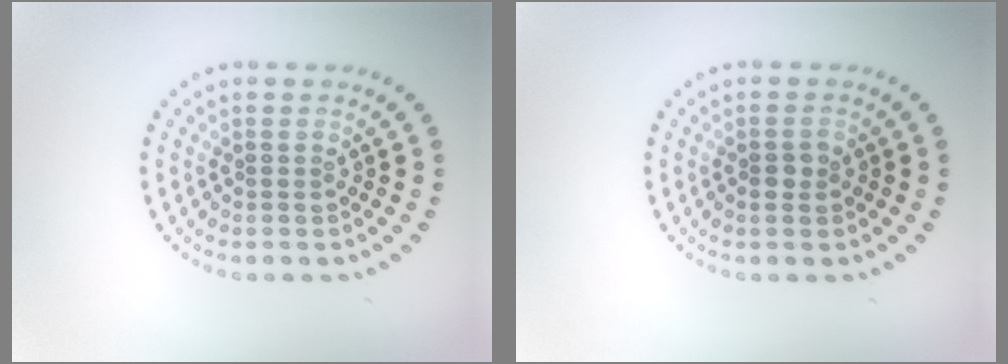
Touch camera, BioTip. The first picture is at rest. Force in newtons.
{"total": 1.2, "press": 1.2, "slide": 0.2}